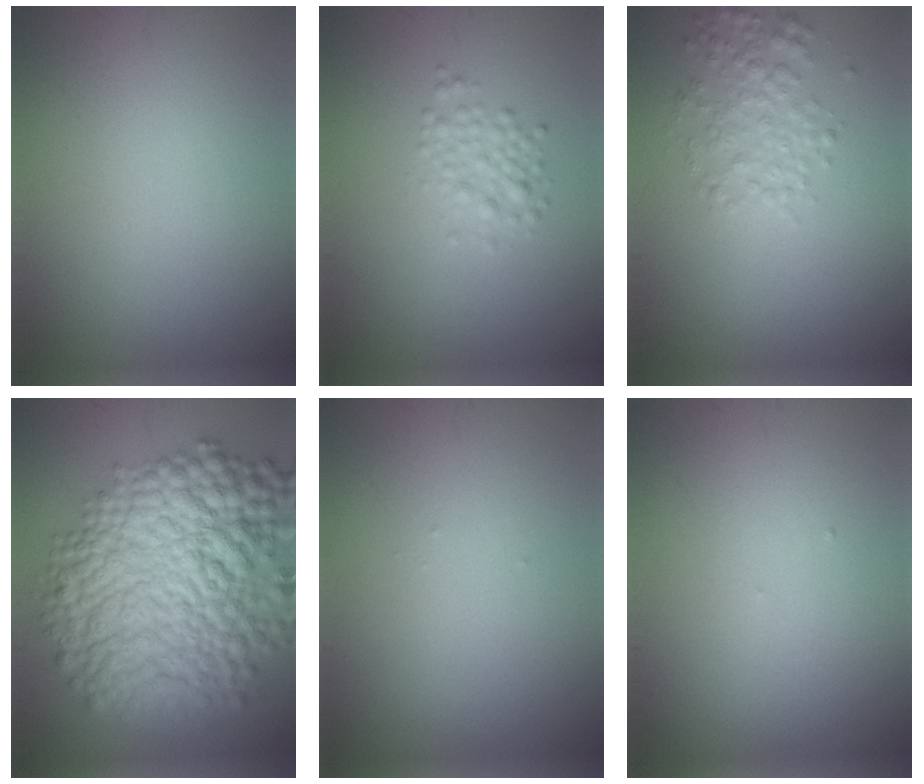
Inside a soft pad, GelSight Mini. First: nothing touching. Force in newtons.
{"total": 1.9, "press": 1.9, "slide": 0.1}
{"total": 2.7, "press": 2.7, "slide": 0.1}
{"total": 13.9, "press": 13.9, "slide": 0.3}
{"total": 0.0}
{"total": 0.0}